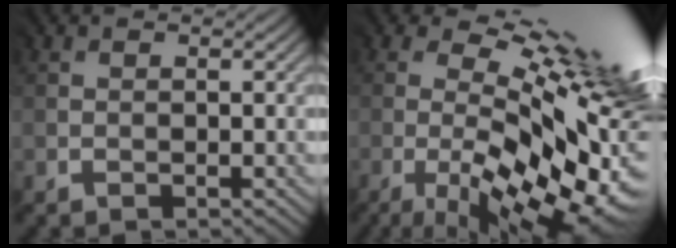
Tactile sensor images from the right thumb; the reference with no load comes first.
{"total": 17.7, "force": [-1.5, 6.2, 16.5], "torque": [-0.253, -0.014, -0.008]}